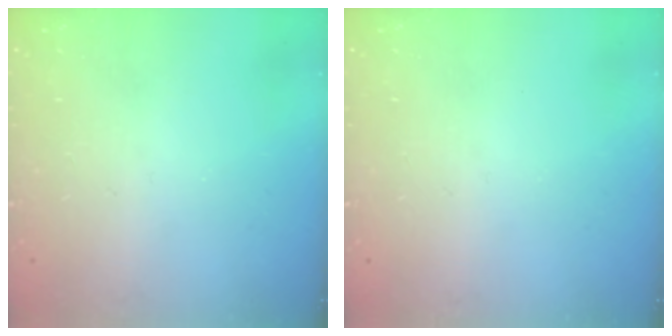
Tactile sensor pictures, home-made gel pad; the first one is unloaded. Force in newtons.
{"total": 0.0}